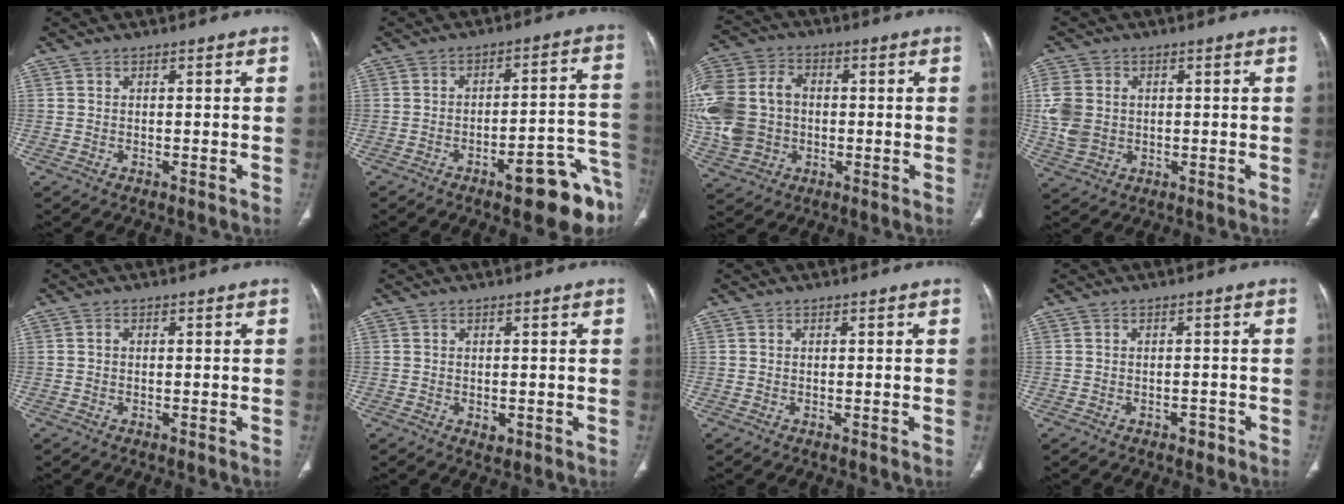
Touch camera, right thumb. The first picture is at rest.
{"total": 15.2, "force": [-7.9, 3.9, 12.4], "torque": [-0.093, 0.065, -0.095]}
{"total": 19.2, "force": [-0.6, 15.4, 11.5], "torque": [-0.276, 0.024, -0.004]}
{"total": 7.7, "force": [0.4, 6.2, 4.6], "torque": [-0.096, 0.001, 0.014]}
{"total": 0.7, "force": [0.0, 0.6, 0.4], "torque": [-0.007, 0.002, -0.002]}
{"total": 1.5, "force": [-0.3, 1.1, 1.0], "torque": [-0.013, -0.003, 0.001]}
{"total": 0.0}
{"total": 1.6, "force": [-1.0, 1.1, 0.7], "torque": [-0.006, 0.005, -0.012]}